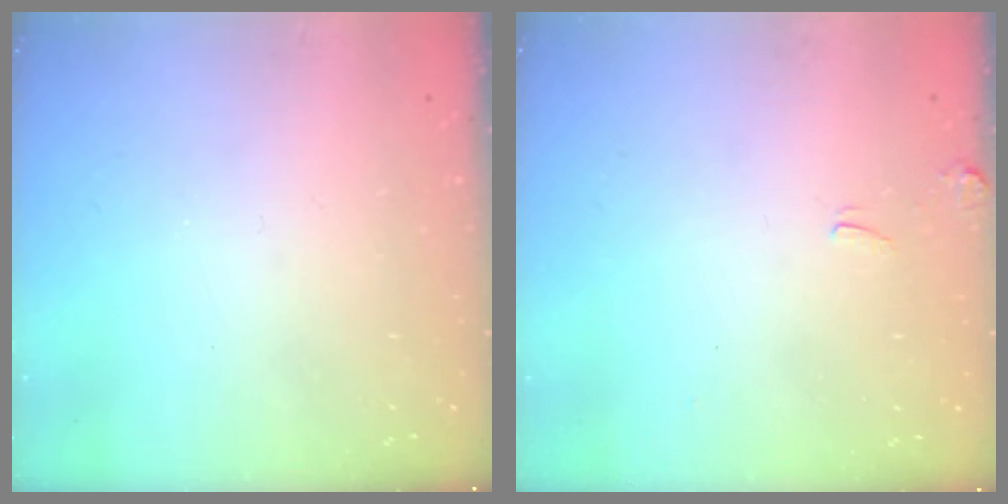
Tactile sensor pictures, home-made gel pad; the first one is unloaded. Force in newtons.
{"total": 2.6, "press": 2.5, "slide": 0.2}